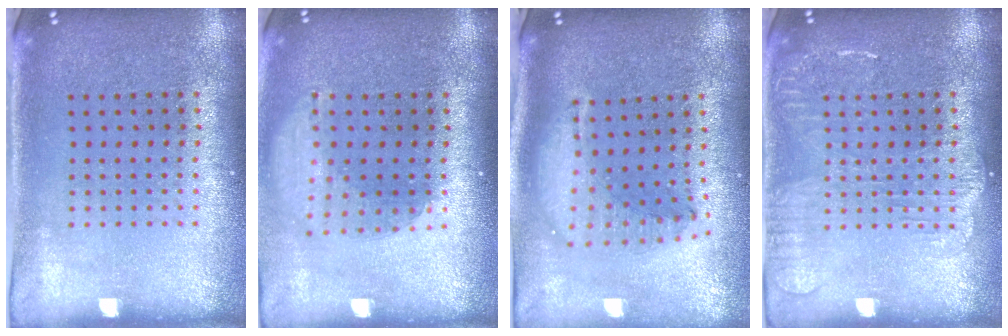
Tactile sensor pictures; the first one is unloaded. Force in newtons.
{"total": 1.7, "press": 1.3, "slide": 1.1}
{"total": 1.6, "press": 1.4, "slide": 0.7}
{"total": 2.2, "press": 2.2, "slide": 0.3}